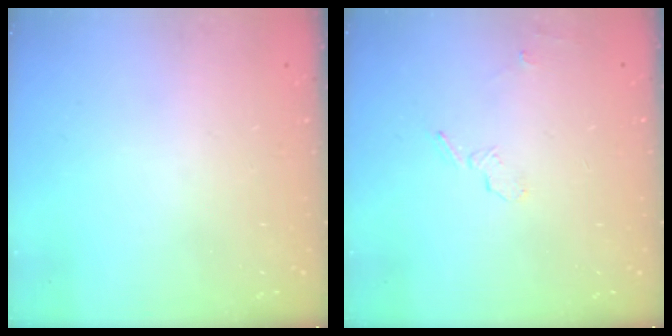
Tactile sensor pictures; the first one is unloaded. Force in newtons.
{"total": 5.8, "press": 5.5, "slide": 1.7}